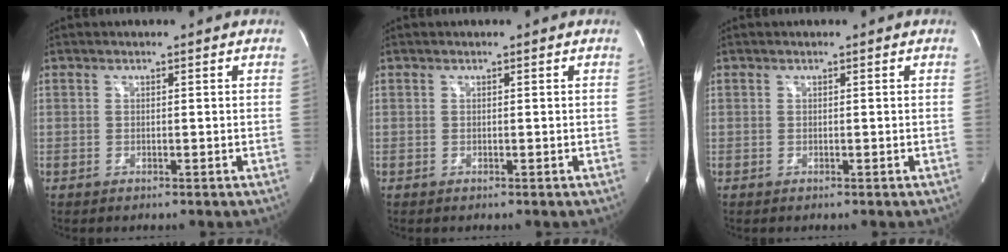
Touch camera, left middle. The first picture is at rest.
{"total": 0.0}
{"total": 0.0}